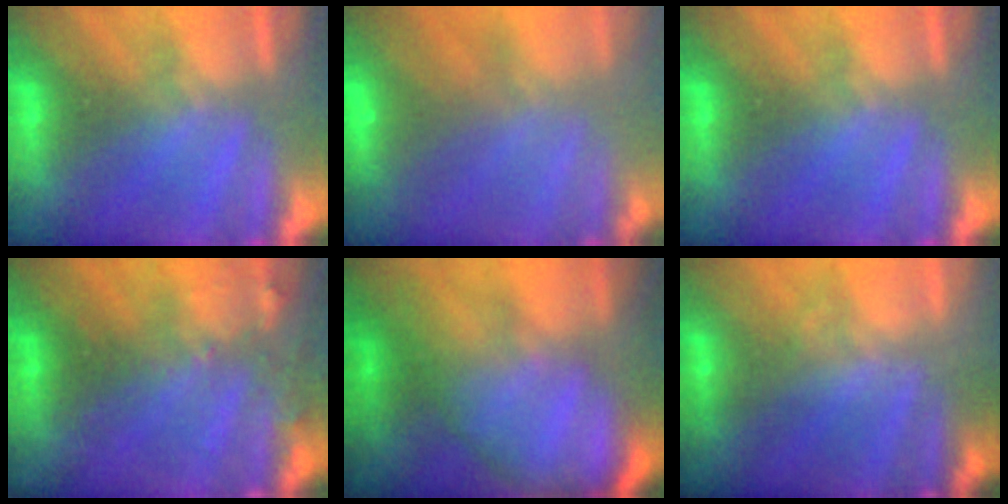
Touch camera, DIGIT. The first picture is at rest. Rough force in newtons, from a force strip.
{"total": 5.7}
{"total": 0.0}
{"total": 2.9}
{"total": 9.4}
{"total": 1.8}